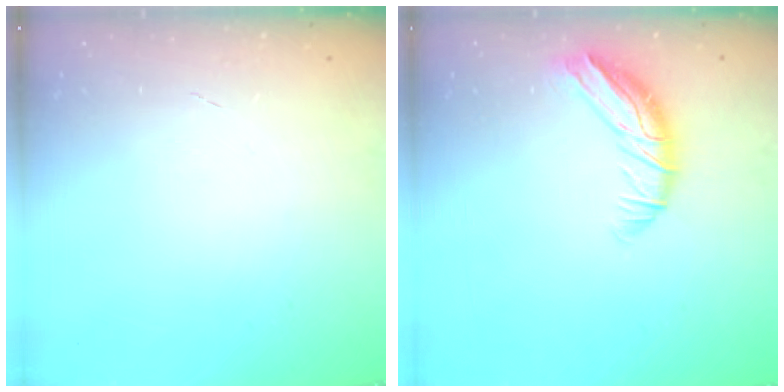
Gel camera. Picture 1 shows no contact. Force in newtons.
{"total": 9.7, "press": 9.7, "slide": 0.8}